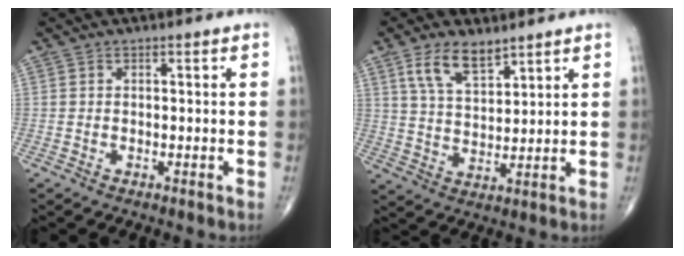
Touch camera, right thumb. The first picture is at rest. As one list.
[{"total": 8.2, "force": [5.2, 3.6, 5.1], "torque": [-0.080, -0.028, 0.104]}]